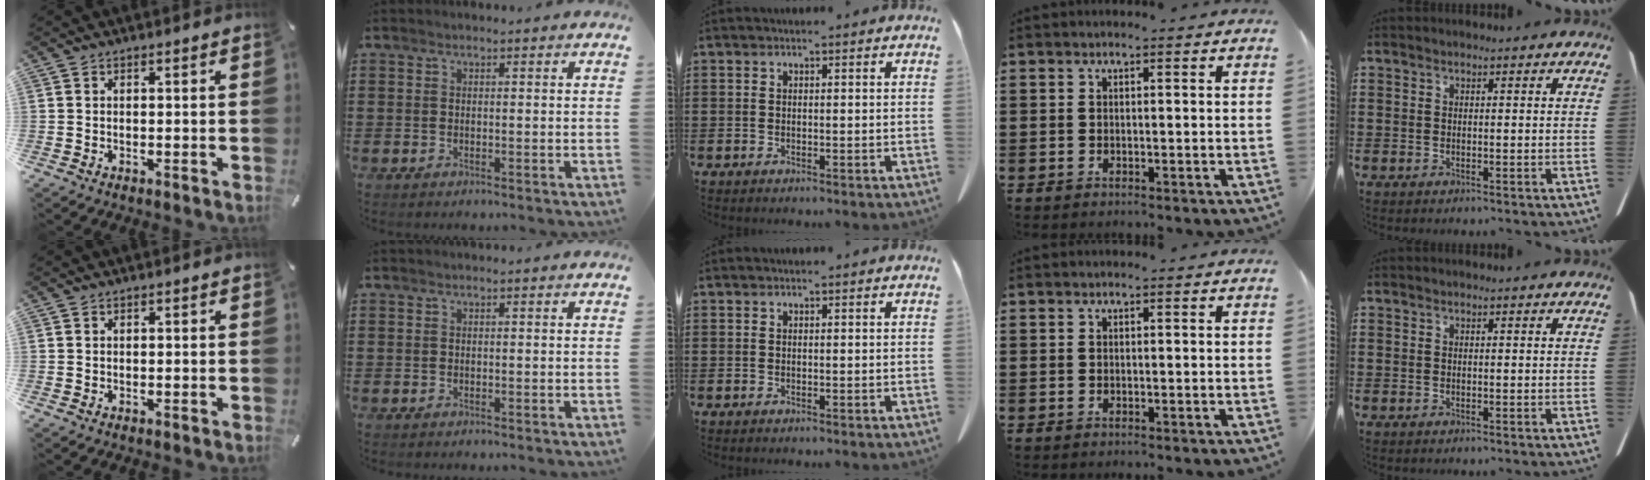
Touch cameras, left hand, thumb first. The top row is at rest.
{}